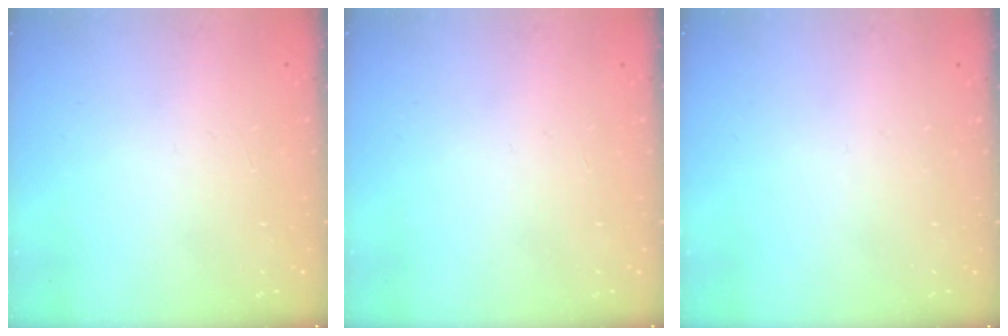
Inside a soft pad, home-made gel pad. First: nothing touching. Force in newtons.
{"total": 0.0}
{"total": 0.0}